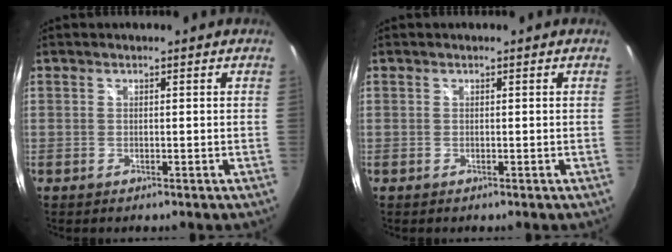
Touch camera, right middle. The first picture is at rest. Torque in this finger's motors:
{"motor_torque": [-0.03, -0.03, -0.03, 0.00]}